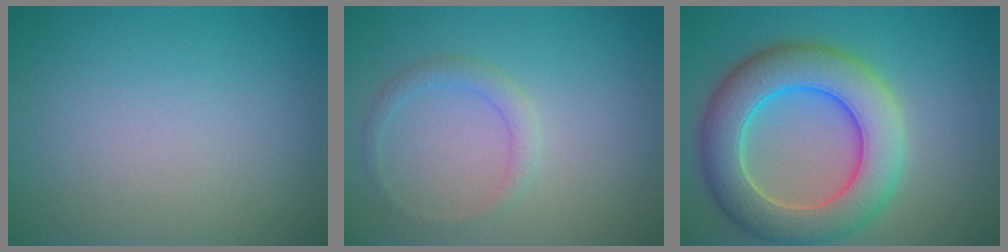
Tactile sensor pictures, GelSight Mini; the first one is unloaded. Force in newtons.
{"total": 1.6, "press": 1.6, "slide": 0.2}
{"total": 8.5, "press": 8.4, "slide": 0.4}